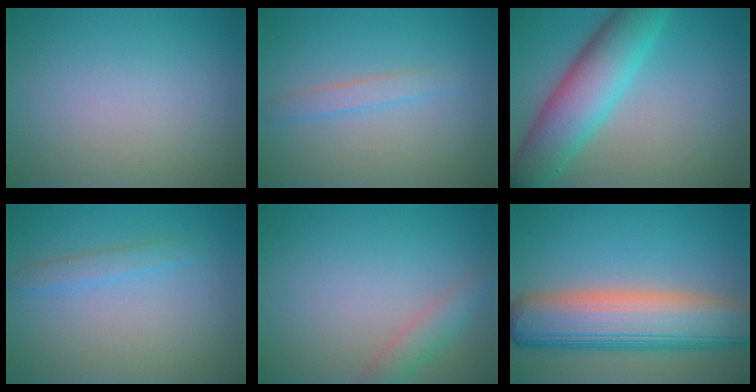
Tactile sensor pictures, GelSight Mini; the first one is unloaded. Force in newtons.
{"total": 1.6, "press": 1.6, "slide": 0.1}
{"total": 8.0, "press": 8.0, "slide": 0.1}
{"total": 1.6, "press": 1.6, "slide": 0.1}
{"total": 2.1, "press": 2.1, "slide": 0.2}
{"total": 10.6, "press": 10.5, "slide": 0.8}